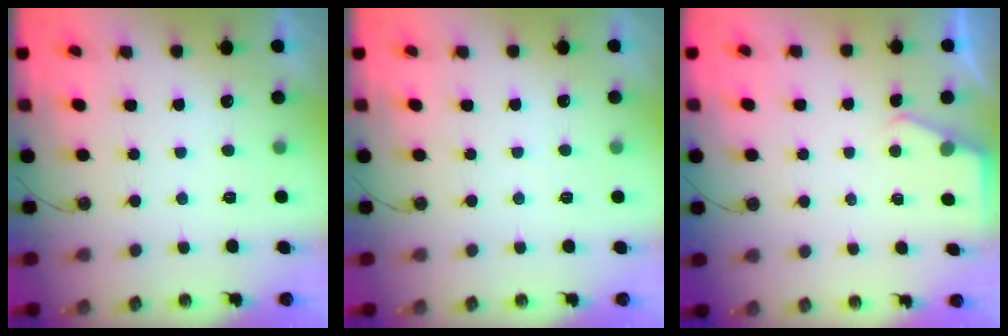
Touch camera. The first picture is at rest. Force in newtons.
{"total": 1.8, "press": 1.8, "slide": 0.4}
{"total": 2.3, "press": 2.3, "slide": 0.4}